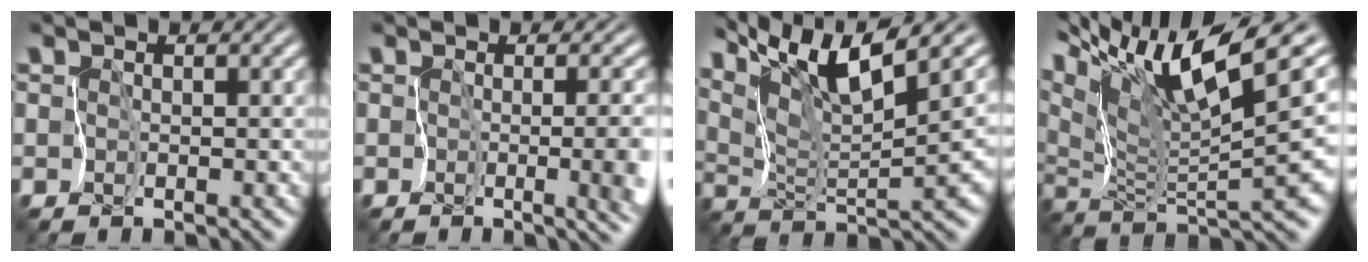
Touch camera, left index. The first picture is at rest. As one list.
[{"total": 5.2, "force": [-1.1, 1.9, 4.7], "torque": [-0.047, -0.022, 0.001]}, {"total": 8.1, "force": [6.0, 0.3, 5.5], "torque": [-0.106, 0.018, 0.116]}, {"total": 12.0, "force": [7.2, 1.0, 9.5], "torque": [-0.162, 0.022, 0.136]}]